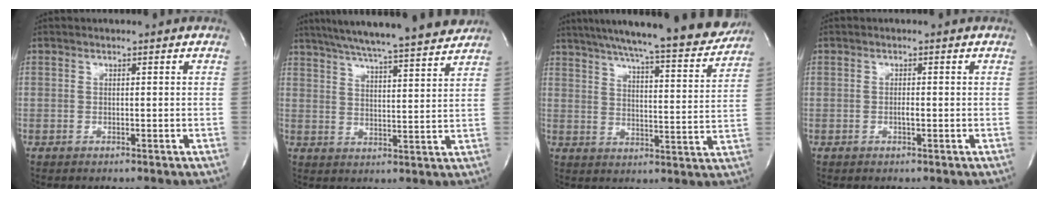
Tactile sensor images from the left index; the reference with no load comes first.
{"total": 19.5, "force": [17.5, 0.3, 8.7], "torque": [-0.149, 0.001, 0.243]}
{"total": 22.1, "force": [19.8, 1.4, 9.6], "torque": [-0.152, -0.031, 0.259]}
{"total": 0.8, "force": [-0.2, 0.1, 0.8], "torque": [-0.018, -0.001, -0.004]}